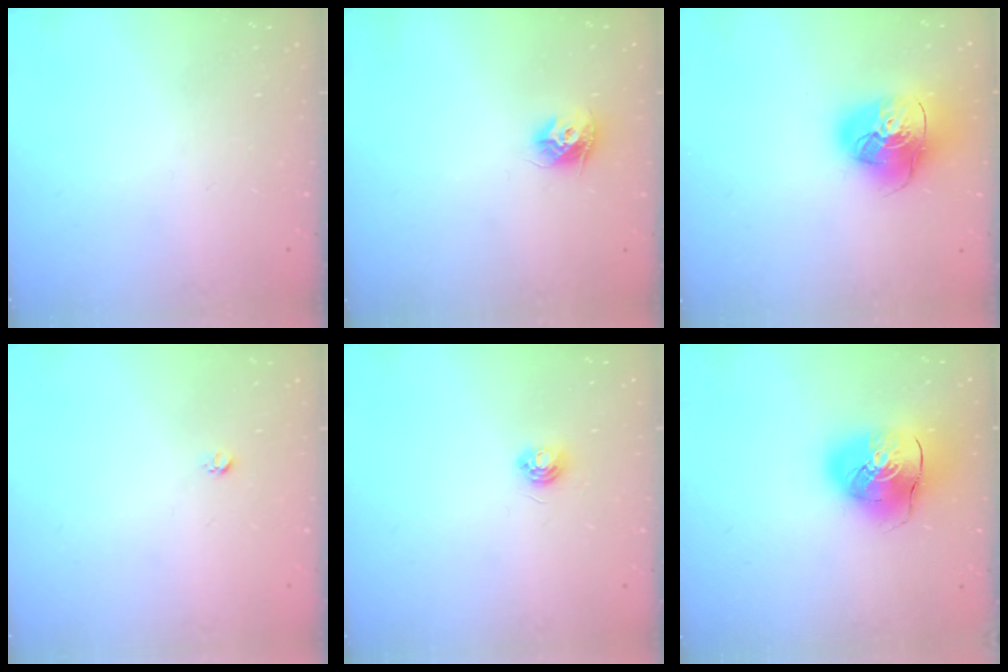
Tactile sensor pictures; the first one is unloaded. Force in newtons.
{"total": 9.1, "press": 9.1, "slide": 0.3}
{"total": 18.0, "press": 17.8, "slide": 2.8}
{"total": 2.7, "press": 2.7, "slide": 0.3}
{"total": 4.7, "press": 4.7, "slide": 0.5}
{"total": 13.9, "press": 13.7, "slide": 2.4}